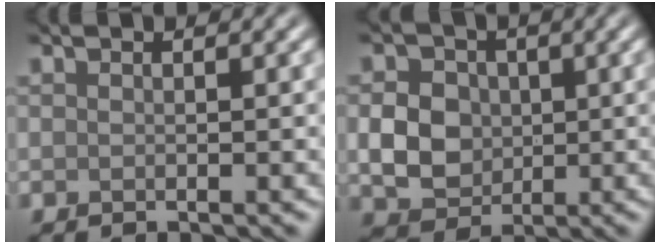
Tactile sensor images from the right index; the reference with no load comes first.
{"total": 4.5, "force": [0.0, 3.8, 2.5], "torque": [-0.048, 0.001, -0.002]}